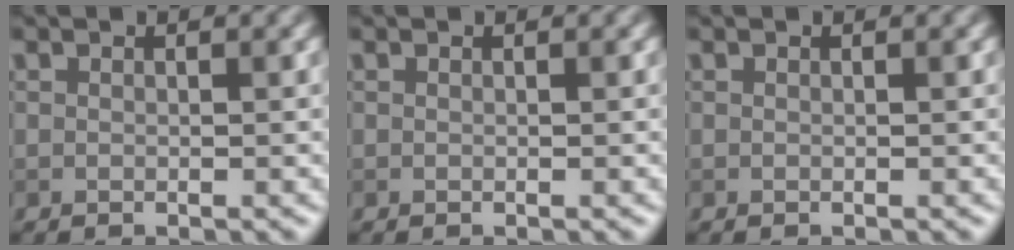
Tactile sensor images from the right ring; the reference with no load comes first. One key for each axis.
{"total": 0.0}
{"total": 0.0}